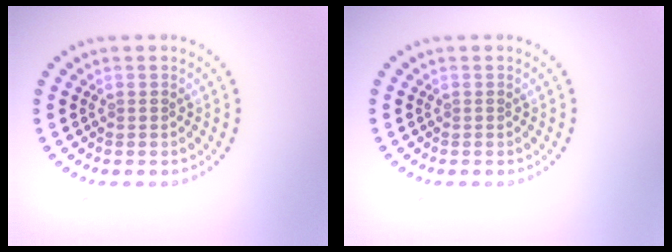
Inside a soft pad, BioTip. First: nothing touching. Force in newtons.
{"total": 0.0}